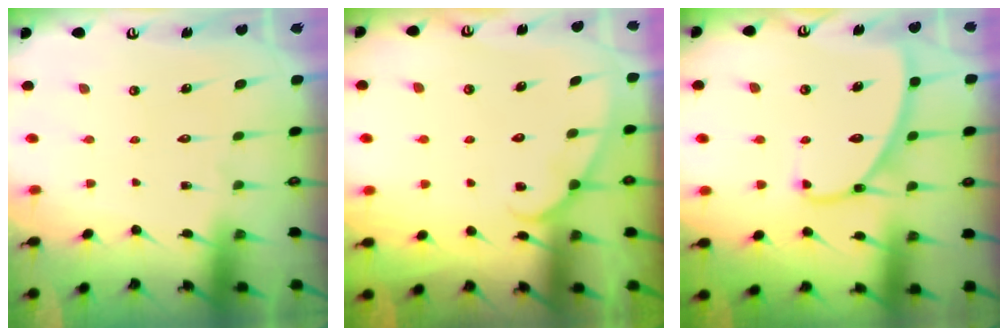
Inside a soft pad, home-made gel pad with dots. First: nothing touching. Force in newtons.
{"total": 4.5, "press": 4.5, "slide": 0.4}
{"total": 8.7, "press": 8.6, "slide": 0.2}